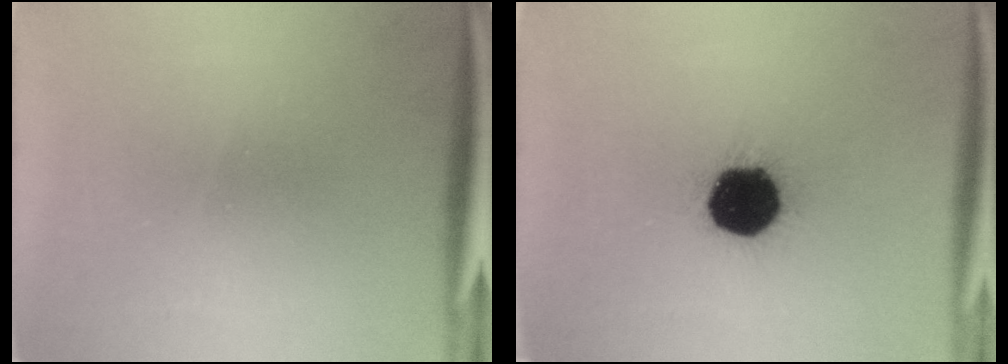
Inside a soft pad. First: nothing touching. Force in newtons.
{"total": 18.2}